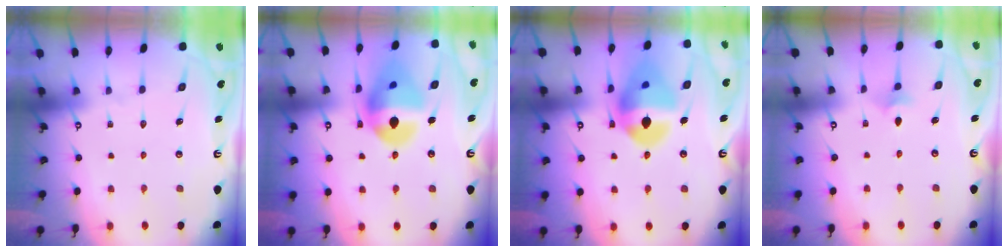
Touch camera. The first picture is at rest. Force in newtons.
{"total": 17.3, "press": 17.2, "slide": 1.9}
{"total": 16.1, "press": 15.1, "slide": 5.5}
{"total": 2.9, "press": 2.8, "slide": 0.7}